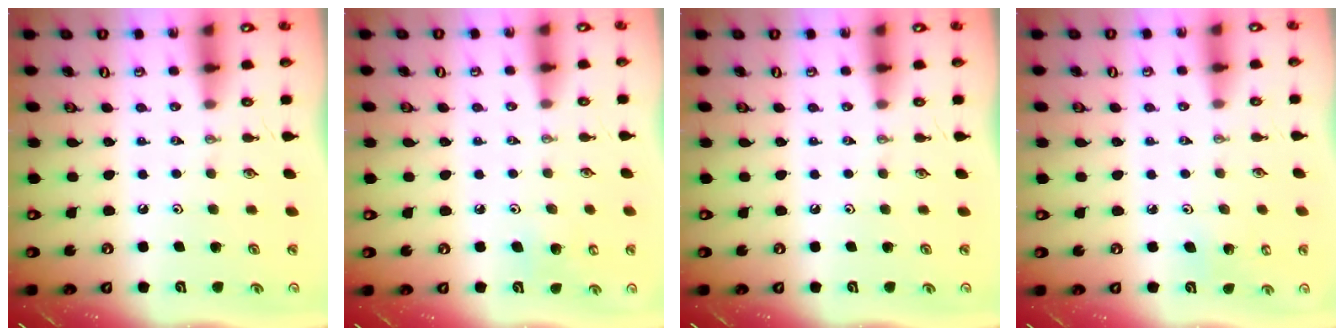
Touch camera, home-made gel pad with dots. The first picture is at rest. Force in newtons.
{"total": 7.6, "press": 7.5, "slide": 1.2}
{"total": 0.0}
{"total": 4.5, "press": 4.3, "slide": 1.2}